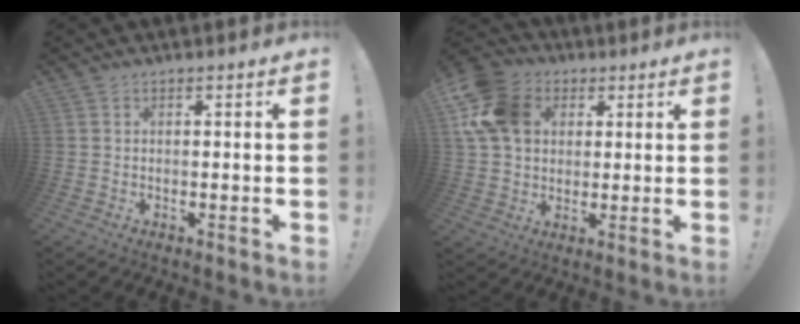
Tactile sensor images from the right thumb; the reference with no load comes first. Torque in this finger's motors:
{"motor_torque": [1.26, 2.90, 0.68, -0.28, 0.10]}